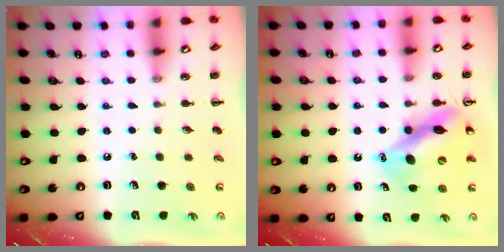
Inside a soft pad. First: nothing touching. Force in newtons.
{"total": 13.1, "press": 12.6, "slide": 3.6}